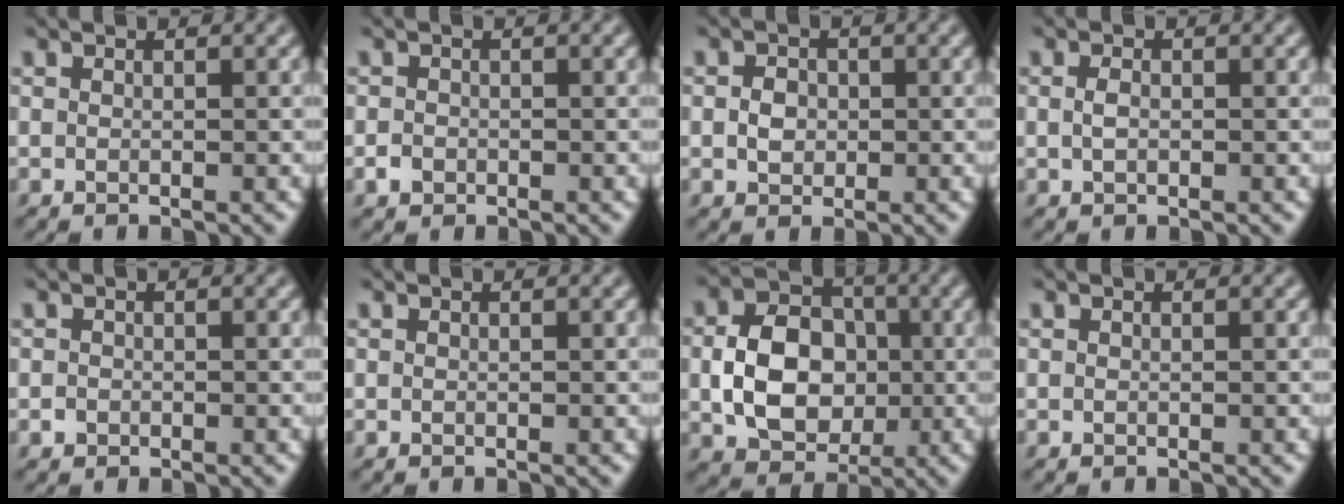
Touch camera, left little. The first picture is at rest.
{"total": 1.0, "force": [-0.5, 0.8, 0.3], "torque": [-0.003, -0.002, -0.014]}
{"total": 1.8, "force": [-0.3, 1.5, 1.0], "torque": [-0.018, 0.000, -0.010]}
{"total": 1.2, "force": [-0.2, 0.7, 0.9], "torque": [-0.023, 0.002, -0.004]}
{"total": 0.6, "force": [-0.4, 0.5, 0.1], "torque": [0.001, -0.004, -0.009]}
{"total": 0.0}
{"total": 7.5, "force": [-0.7, 5.7, 4.8], "torque": [-0.088, 0.003, -0.015]}
{"total": 0.0}